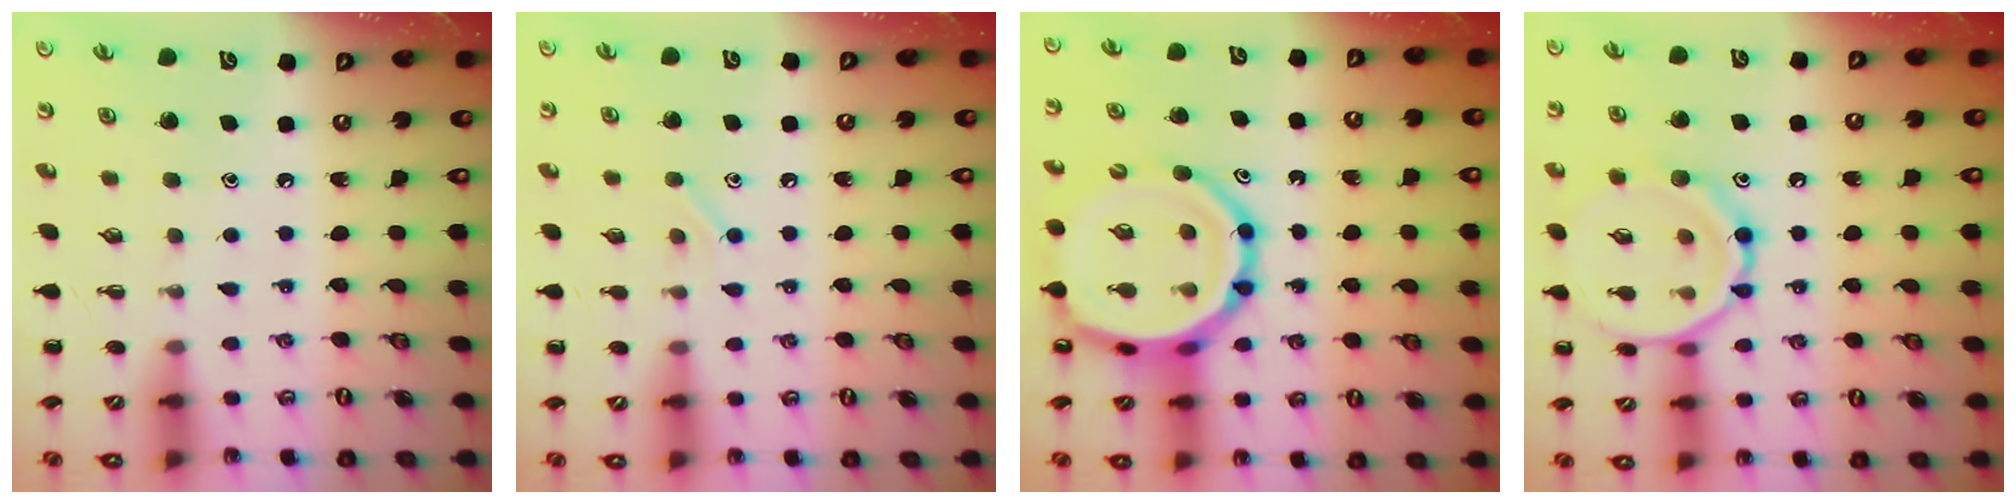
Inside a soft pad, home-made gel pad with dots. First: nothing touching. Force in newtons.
{"total": 4.9, "press": 4.8, "slide": 0.9}
{"total": 17.1, "press": 16.7, "slide": 3.6}
{"total": 13.5, "press": 13.4, "slide": 0.7}